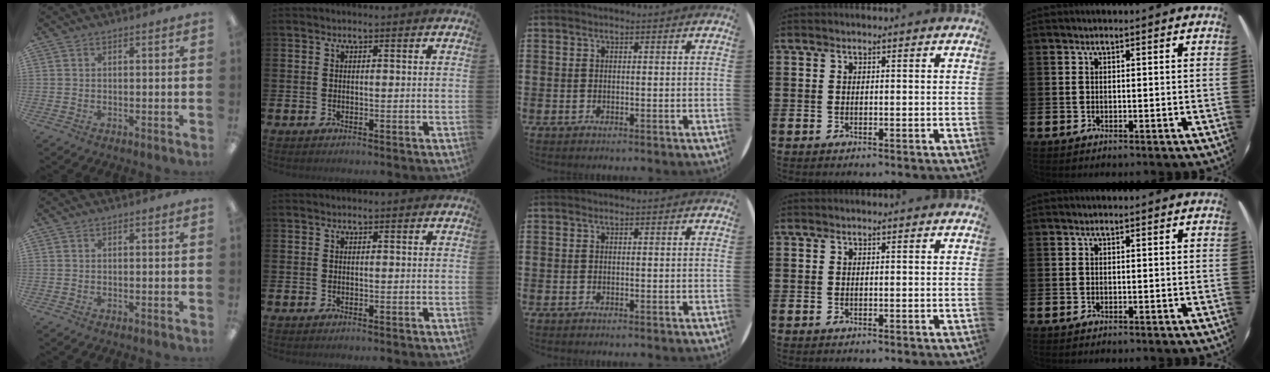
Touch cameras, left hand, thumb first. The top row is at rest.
{}